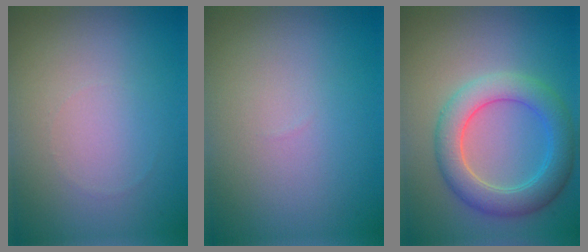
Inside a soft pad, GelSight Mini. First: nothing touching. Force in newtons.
{"total": 0.0}
{"total": 5.2, "press": 5.2, "slide": 0.5}